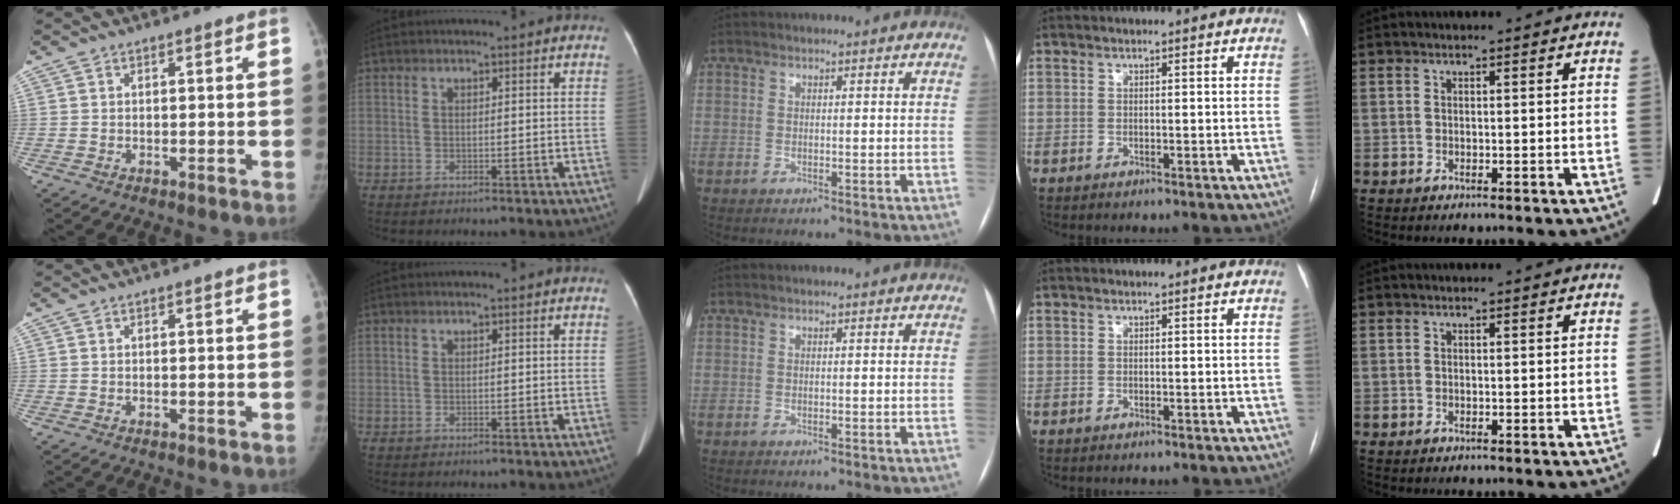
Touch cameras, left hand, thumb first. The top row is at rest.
{}